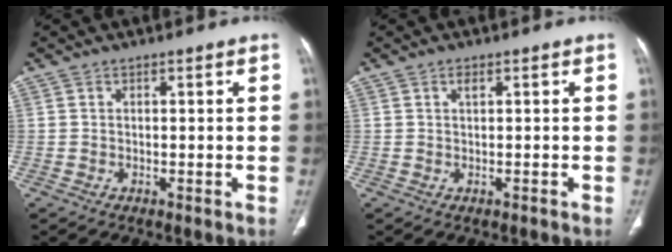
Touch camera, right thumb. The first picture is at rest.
{"total": 0.9, "force": [0.2, 0.4, 0.8], "torque": [-0.015, 0.000, 0.002]}